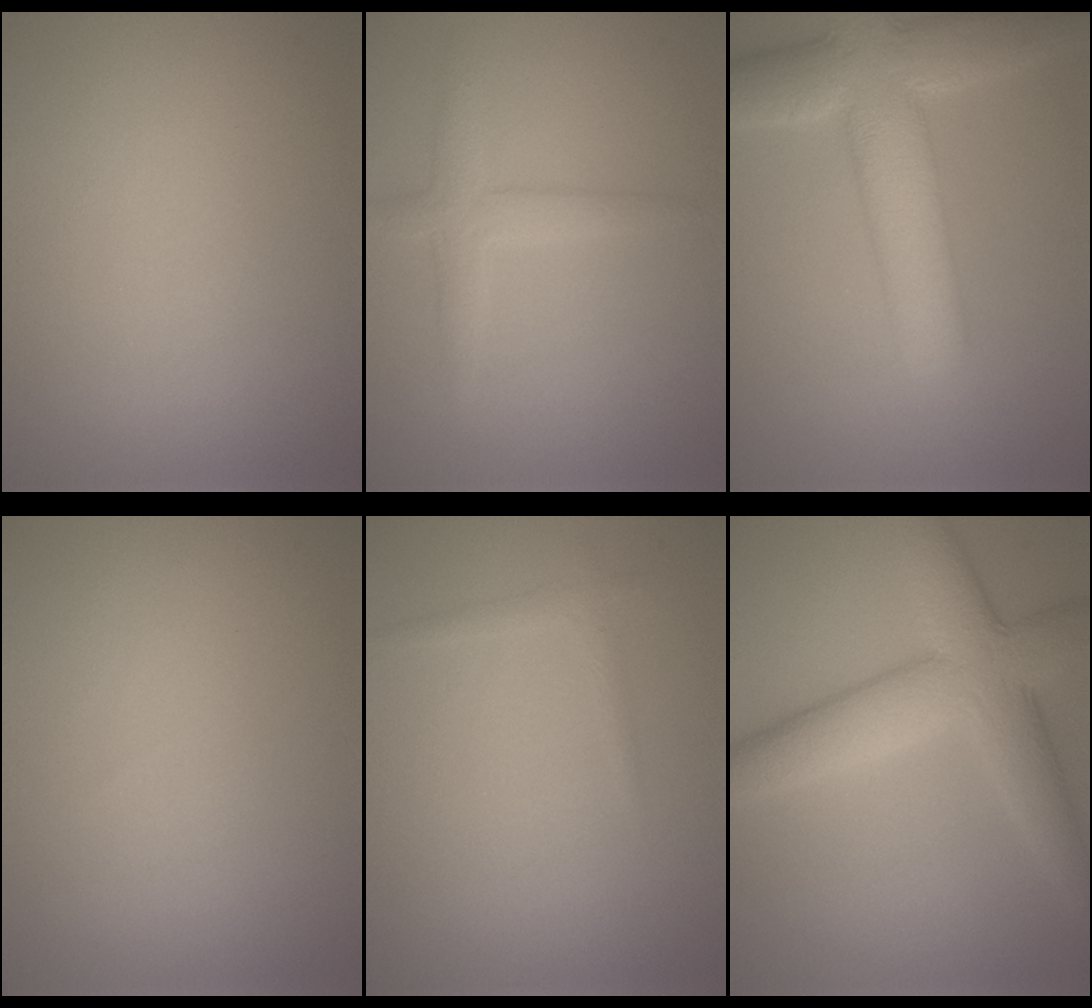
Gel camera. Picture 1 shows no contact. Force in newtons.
{"total": 2.5, "press": 2.4, "slide": 0.3}
{"total": 9.1, "press": 9.1, "slide": 0.4}
{"total": 0.0}
{"total": 0.9, "press": 0.9, "slide": 0.1}
{"total": 7.5, "press": 7.5, "slide": 0.2}